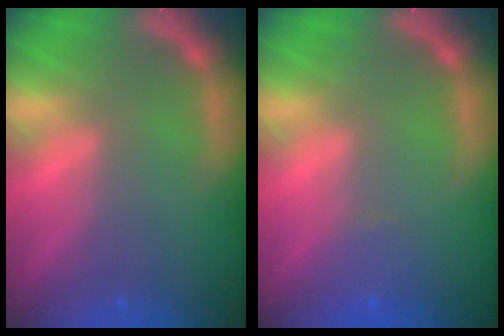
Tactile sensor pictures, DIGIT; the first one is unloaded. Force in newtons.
{"total": 1.4}